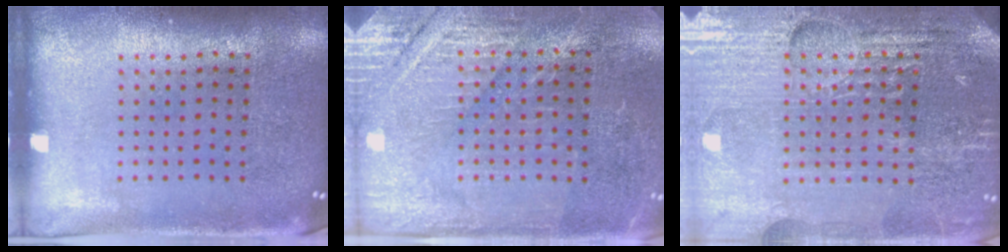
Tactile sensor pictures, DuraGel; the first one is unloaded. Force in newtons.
{"total": 2.9, "press": 2.9, "slide": 0.3}
{"total": 4.7, "press": 4.4, "slide": 1.7}